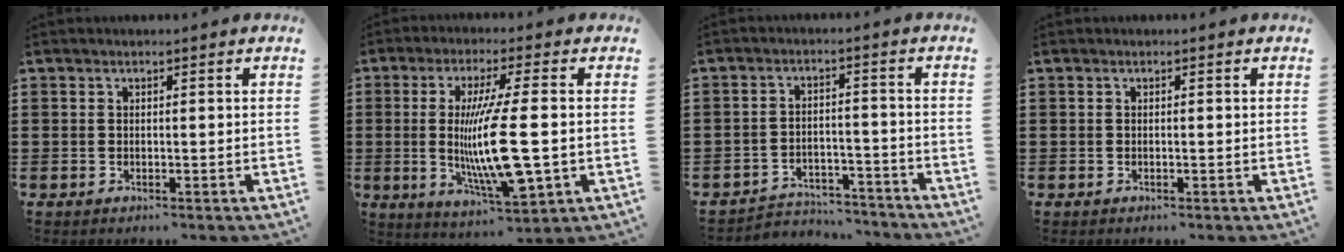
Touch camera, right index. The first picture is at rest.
{"total": 13.3, "force": [-1.0, 2.3, 13.1], "torque": [-0.262, -0.022, -0.022]}
{"total": 4.1, "force": [-4.0, 0.9, 0.3], "torque": [-0.010, 0.005, -0.082]}
{"total": 0.0}